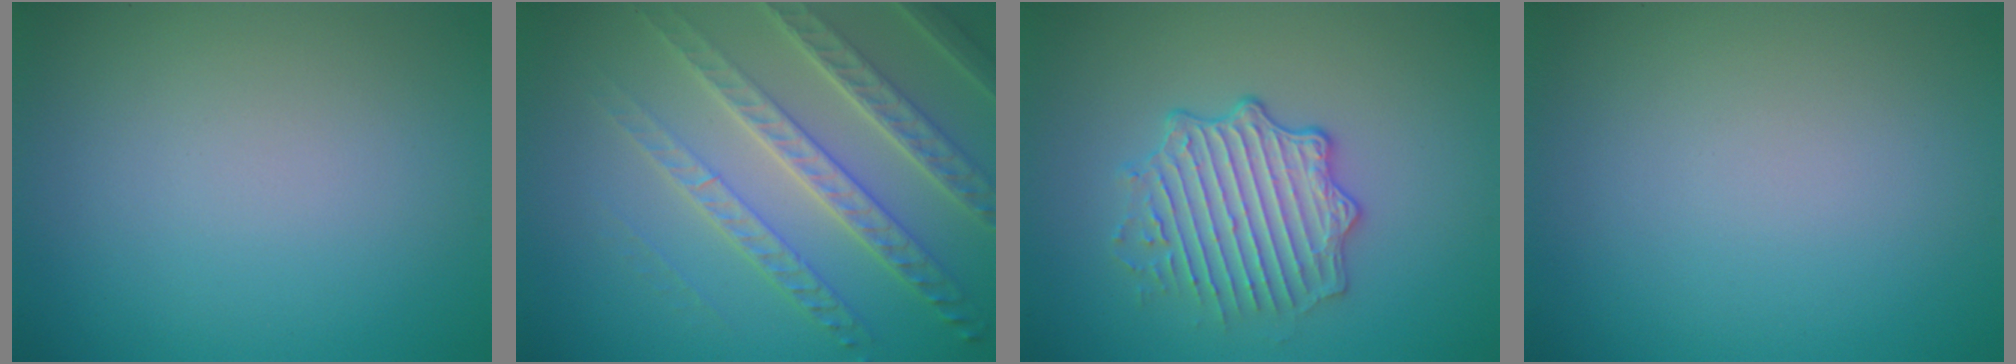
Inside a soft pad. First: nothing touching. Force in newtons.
{"total": 7.2, "press": 5.1, "slide": 5.1}
{"total": 4.2, "press": 3.8, "slide": 1.7}
{"total": 0.0}